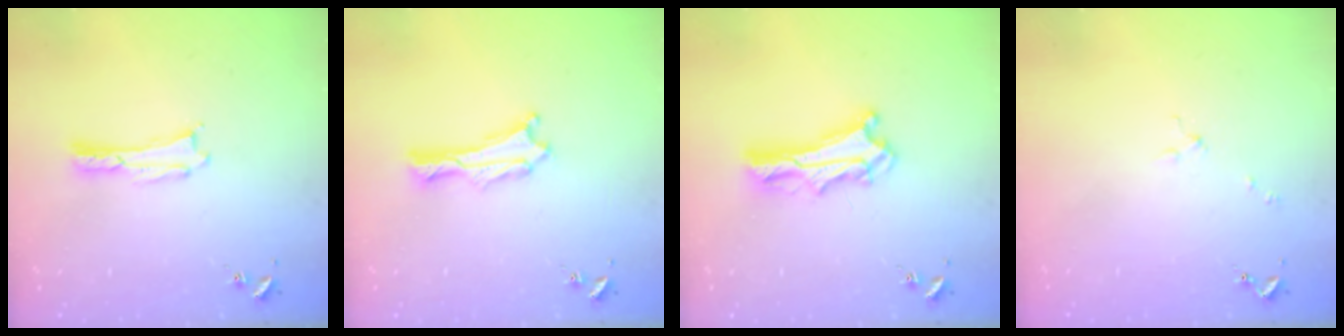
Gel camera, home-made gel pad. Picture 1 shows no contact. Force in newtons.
{"total": 0.9, "press": 0.9, "slide": 0.2}
{"total": 6.8, "press": 6.8, "slide": 0.6}
{"total": 1.7, "press": 1.7, "slide": 0.3}